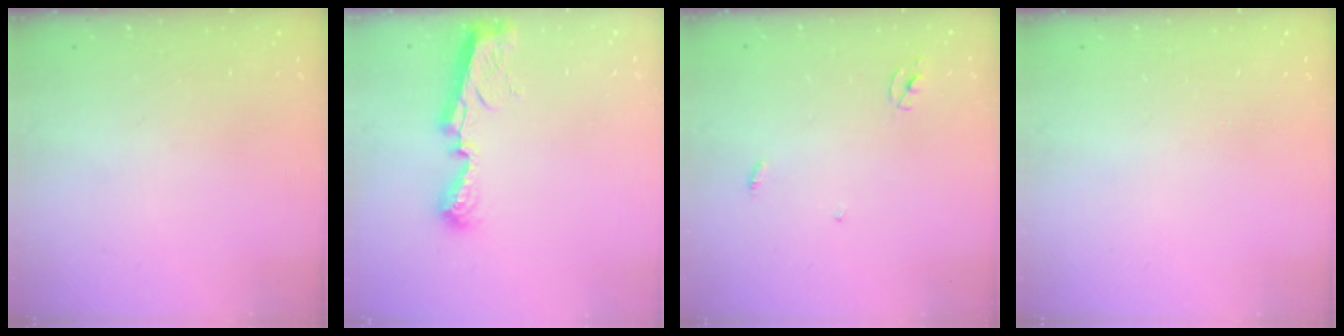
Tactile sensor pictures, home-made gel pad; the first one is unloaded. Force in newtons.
{"total": 9.1, "press": 9.1, "slide": 0.6}
{"total": 2.3, "press": 2.3, "slide": 0.1}
{"total": 0.0}